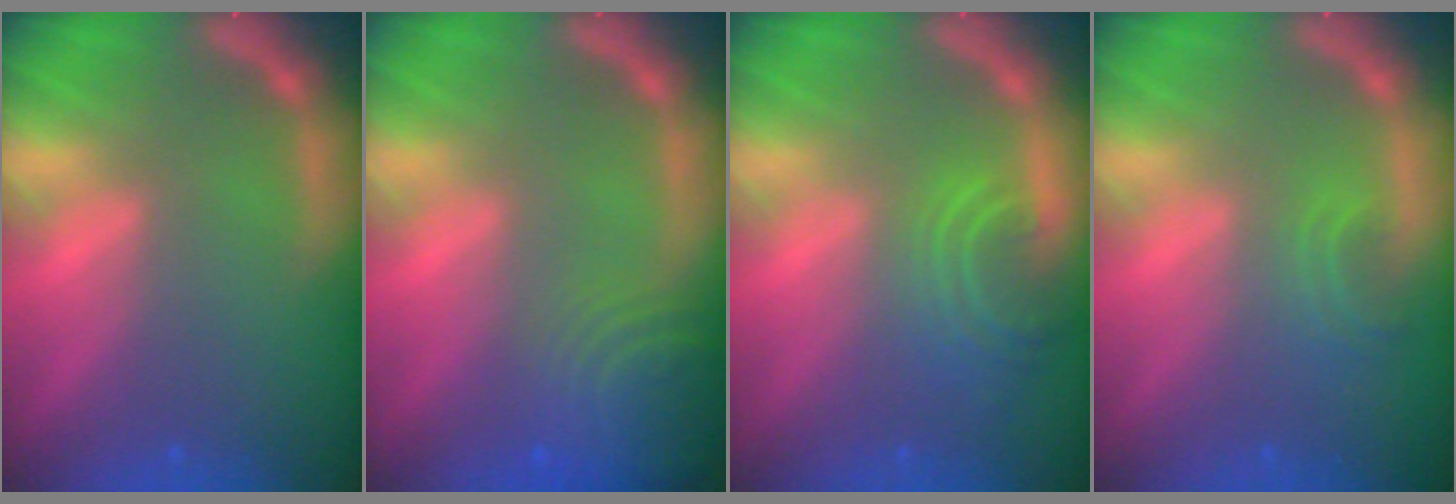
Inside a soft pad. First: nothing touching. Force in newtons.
{"total": 7.4}
{"total": 4.5}
{"total": 1.9}